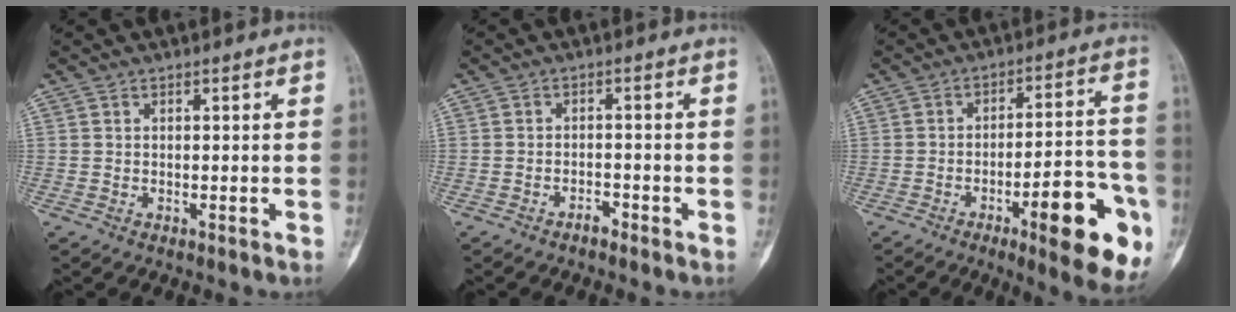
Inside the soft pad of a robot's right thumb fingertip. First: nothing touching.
{"total": 1.9, "force": [-1.6, 0.8, 0.7], "torque": [-0.010, 0.014, -0.029]}
{"total": 18.4, "force": [-7.6, 5.4, 15.9], "torque": [-0.166, 0.036, -0.098]}